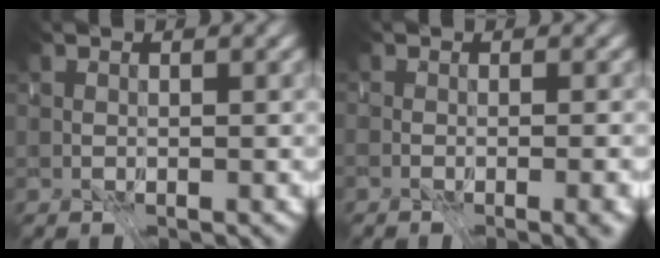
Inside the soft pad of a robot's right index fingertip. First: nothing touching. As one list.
[{"total": 3.9, "force": [-2.1, 1.5, 2.9], "torque": [0.012, -0.017, -0.025]}]